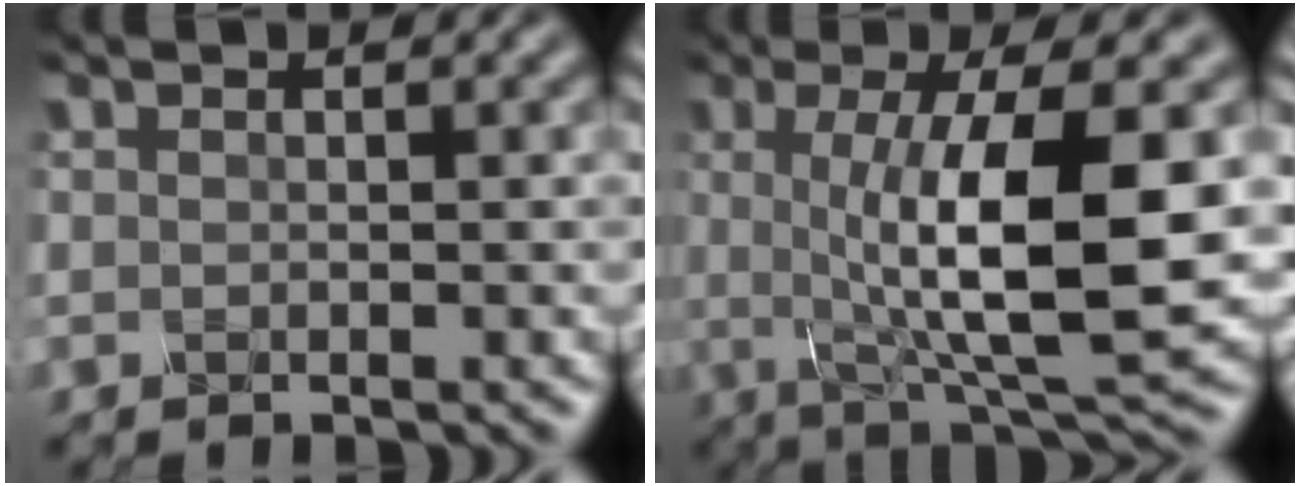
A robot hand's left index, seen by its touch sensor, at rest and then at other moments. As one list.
[{"total": 10.6, "force": [0.2, 2.7, 10.2], "torque": [-0.149, -0.007, 0.006]}]